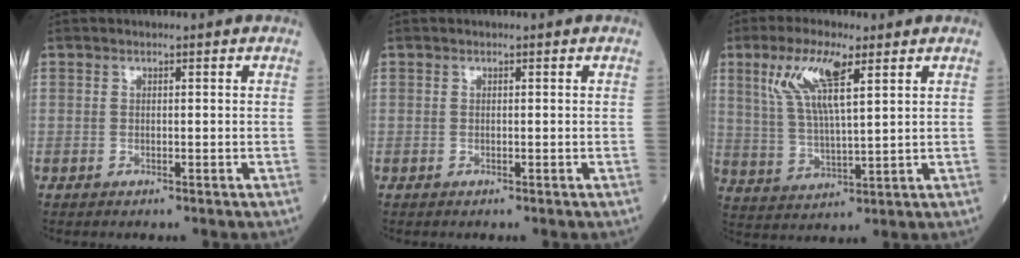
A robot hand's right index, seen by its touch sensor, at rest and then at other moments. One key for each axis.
{"total": 0.0}
{"total": 10.1, "fx": 4.8, "fy": 1.9, "fz": 8.7, "tx": -0.182, "ty": 0.008, "tz": 0.096}